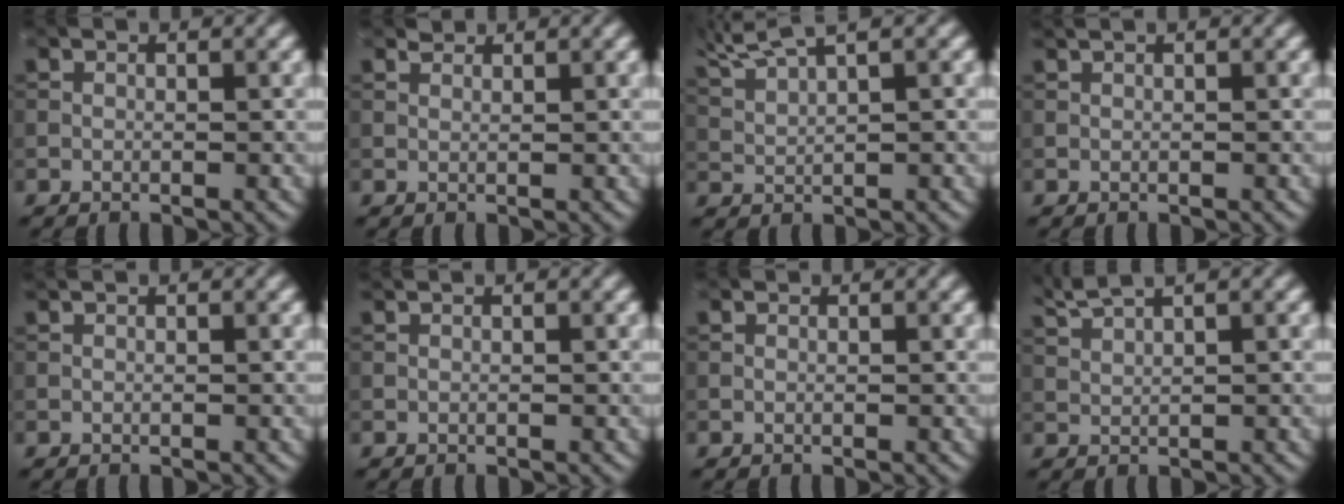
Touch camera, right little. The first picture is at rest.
{"total": 0.9, "force": [0.9, 0.2, 0.2], "torque": [-0.008, 0.000, 0.016]}
{"total": 5.5, "force": [4.3, 0.9, 3.2], "torque": [-0.079, 0.020, 0.077]}
{"total": 0.7, "force": [0.5, 0.1, 0.4], "torque": [-0.009, 0.003, 0.004]}
{"total": 0.0}
{"total": 0.0}
{"total": 0.0}
{"total": 2.9, "force": [2.3, 0.5, 1.7], "torque": [-0.032, 0.010, 0.050]}